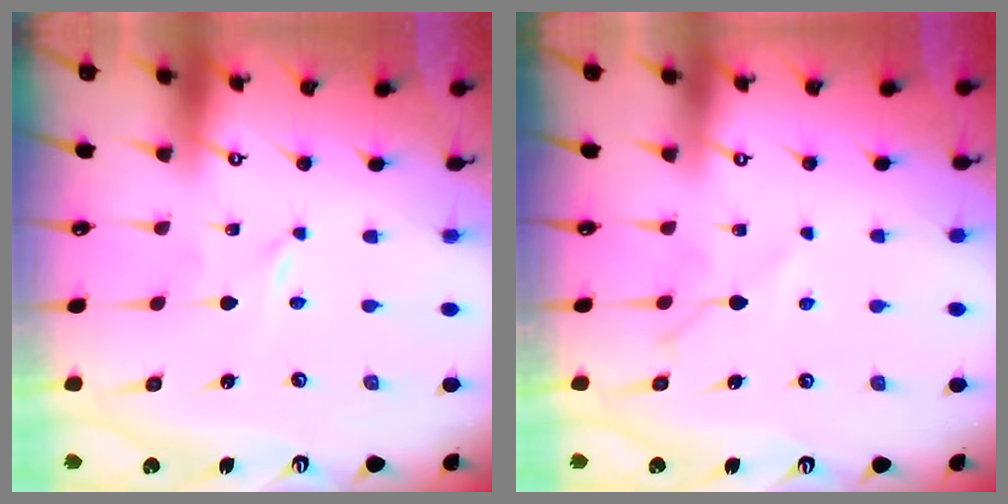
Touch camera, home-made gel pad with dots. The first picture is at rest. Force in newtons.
{"total": 4.7, "press": 4.7, "slide": 0.7}